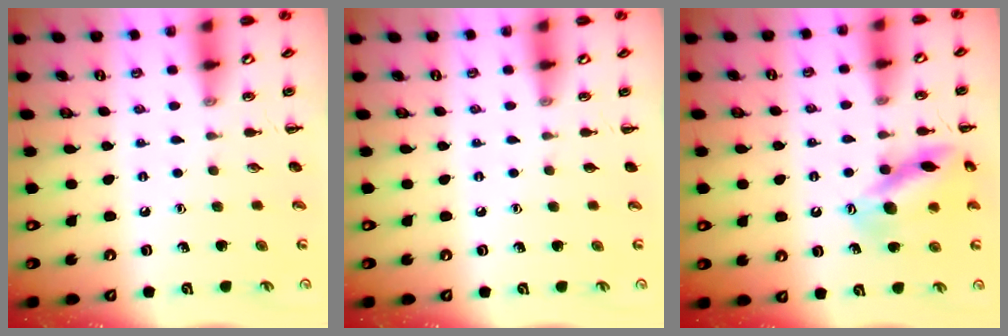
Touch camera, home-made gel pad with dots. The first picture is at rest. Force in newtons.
{"total": 0.0}
{"total": 14.7, "press": 14.6, "slide": 1.4}